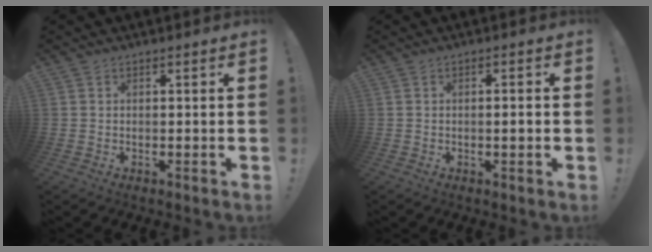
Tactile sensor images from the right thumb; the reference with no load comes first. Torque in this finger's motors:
{"motor_torque": [-0.18, 0.06, -0.03, 0.18, 0.01]}